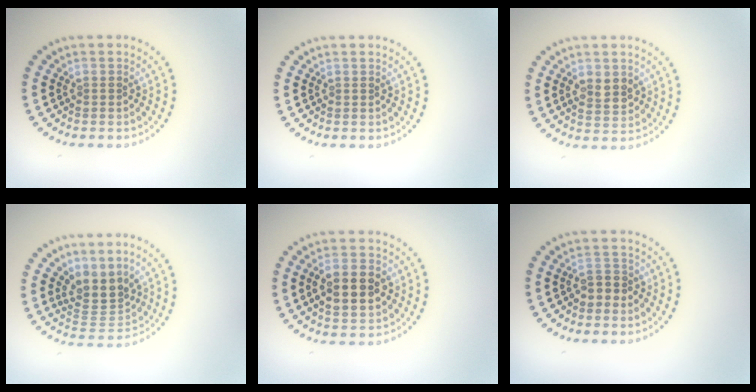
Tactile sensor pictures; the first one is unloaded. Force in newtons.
{"total": 0.0}
{"total": 2.4, "press": 2.4, "slide": 0.3}
{"total": 3.5, "press": 2.7, "slide": 2.2}
{"total": 4.8, "press": 4.8, "slide": 0.3}
{"total": 1.8, "press": 1.7, "slide": 0.7}